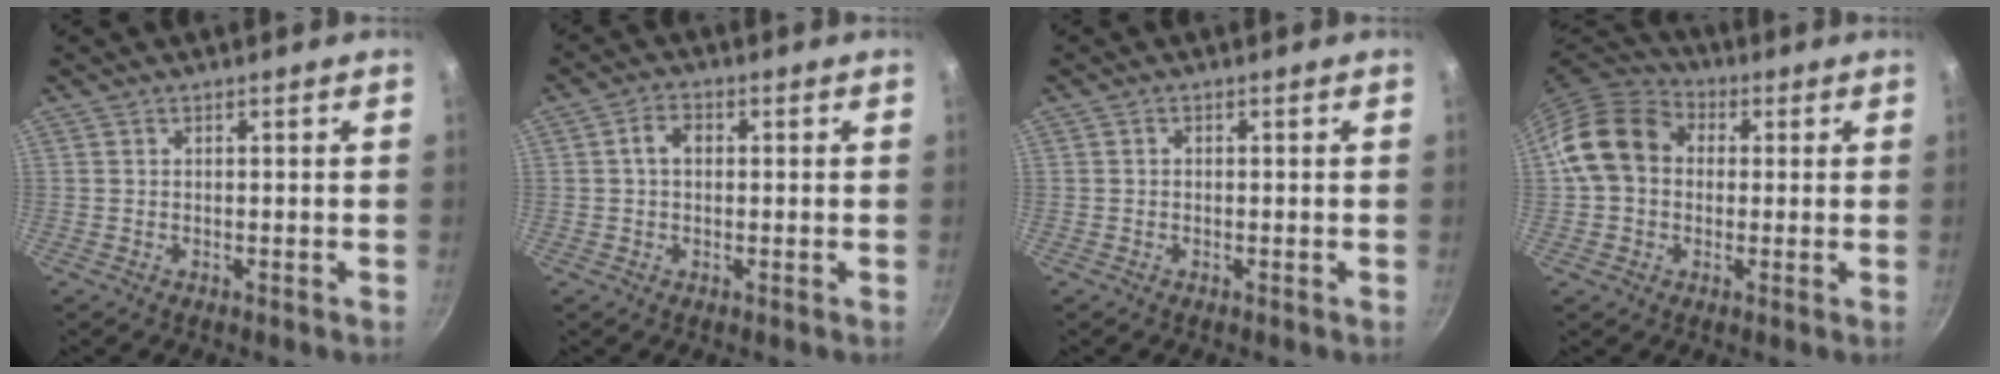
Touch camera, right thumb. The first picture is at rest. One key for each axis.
{"total": 3.6, "fx": 0.4, "fy": 2.6, "fz": 2.5, "tx": -0.034, "ty": 0.011, "tz": 0.001}
{"total": 0.5, "fx": -0.1, "fy": 0.5, "fz": 0.2, "tx": -0.004, "ty": 0.003, "tz": -0.002}
{"total": 12.5, "fx": 1.2, "fy": 10.0, "fz": 7.4, "tx": -0.103, "ty": 0.029, "tz": 0.003}